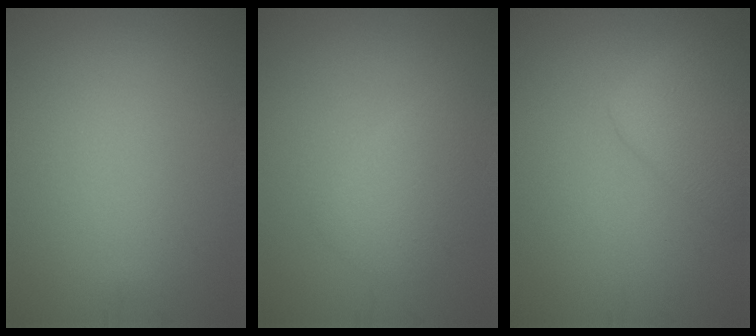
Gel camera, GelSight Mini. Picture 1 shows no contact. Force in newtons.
{"total": 2.3, "press": 2.3, "slide": 0.0}
{"total": 4.1, "press": 4.1, "slide": 0.3}